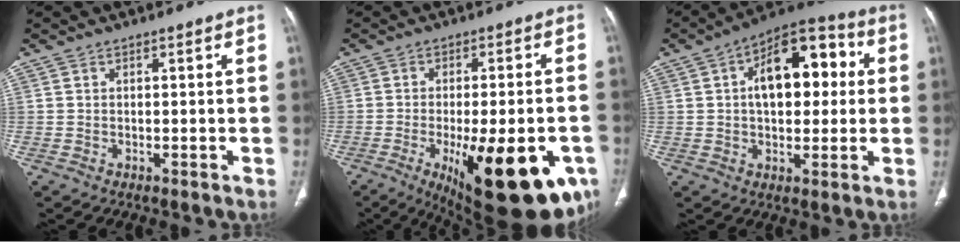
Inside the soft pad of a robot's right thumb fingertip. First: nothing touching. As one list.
[{"total": 23.2, "force": [-9.1, 8.3, 19.8], "torque": [-0.219, -0.005, -0.110]}, {"total": 16.2, "force": [2.8, 9.1, 13.1], "torque": [-0.160, 0.028, 0.038]}]